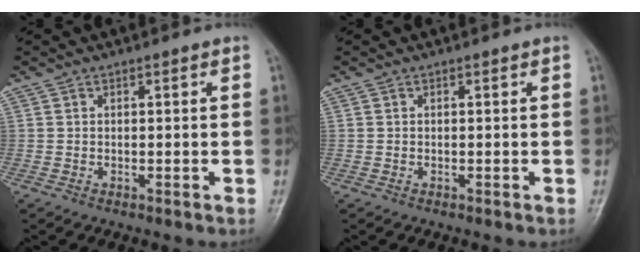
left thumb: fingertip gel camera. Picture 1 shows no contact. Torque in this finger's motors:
{"motor_torque": [-0.02, 0.02, -0.05, 0.05, 0.00]}